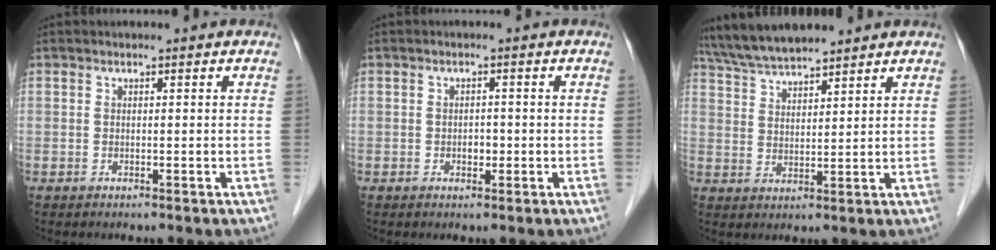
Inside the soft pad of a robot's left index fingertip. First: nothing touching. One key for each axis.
{"total": 1.7, "fx": -1.1, "fy": 0.9, "fz": 1.0, "tx": -0.015, "ty": -0.003, "tz": -0.014}
{"total": 7.9, "fx": 7.3, "fy": 0.7, "fz": 3.0, "tx": -0.065, "ty": 0.022, "tz": 0.142}